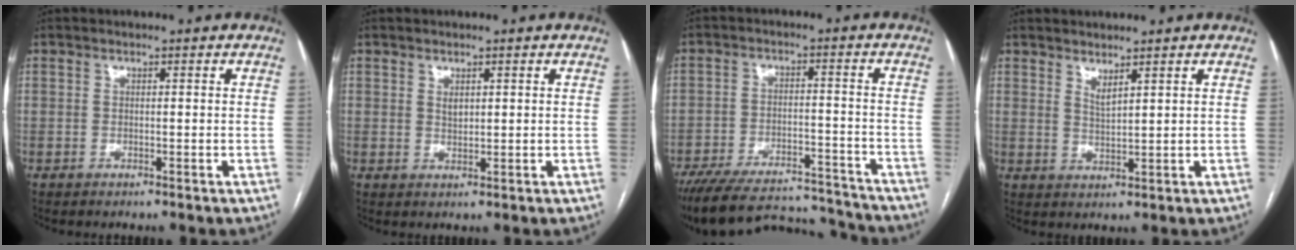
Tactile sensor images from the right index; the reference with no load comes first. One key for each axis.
{"total": 1.4, "fx": 0.7, "fy": 0.8, "fz": 1.0, "tx": -0.017, "ty": -0.001, "tz": 0.016}
{"total": 20.4, "fx": -18.8, "fy": 4.4, "fz": 6.4, "tx": -0.122, "ty": 0.002, "tz": -0.271}
{"total": 2.1, "fx": 1.7, "fy": 0.1, "fz": 1.2, "tx": -0.027, "ty": -0.014, "tz": 0.037}